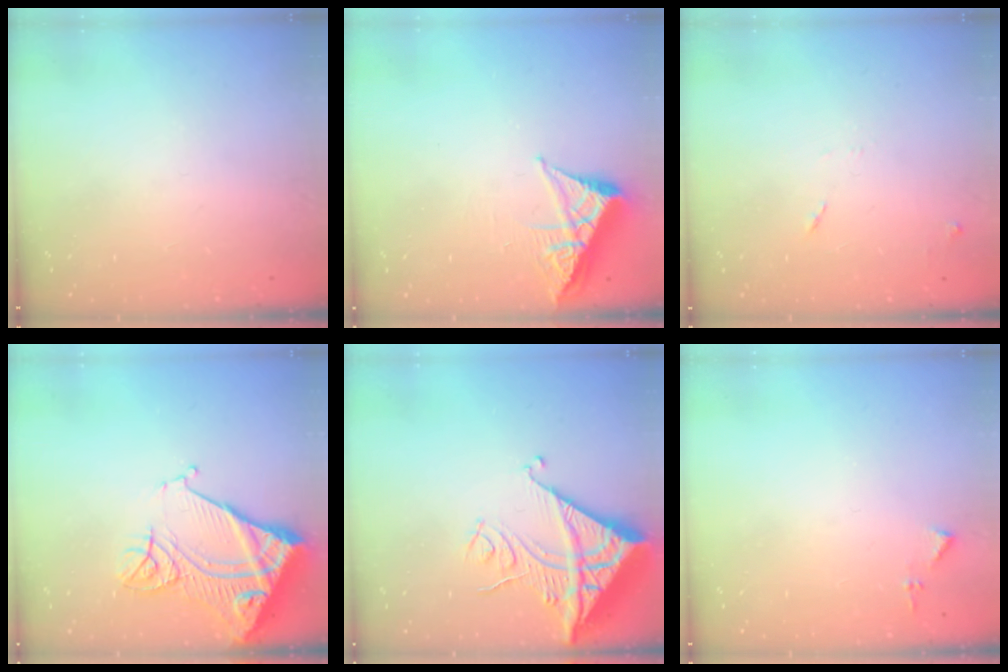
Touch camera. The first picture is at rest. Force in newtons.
{"total": 6.0, "press": 5.9, "slide": 0.8}
{"total": 5.7, "press": 5.7, "slide": 0.7}
{"total": 15.4, "press": 15.3, "slide": 1.8}
{"total": 17.1, "press": 17.0, "slide": 1.6}
{"total": 4.4, "press": 4.4, "slide": 0.6}